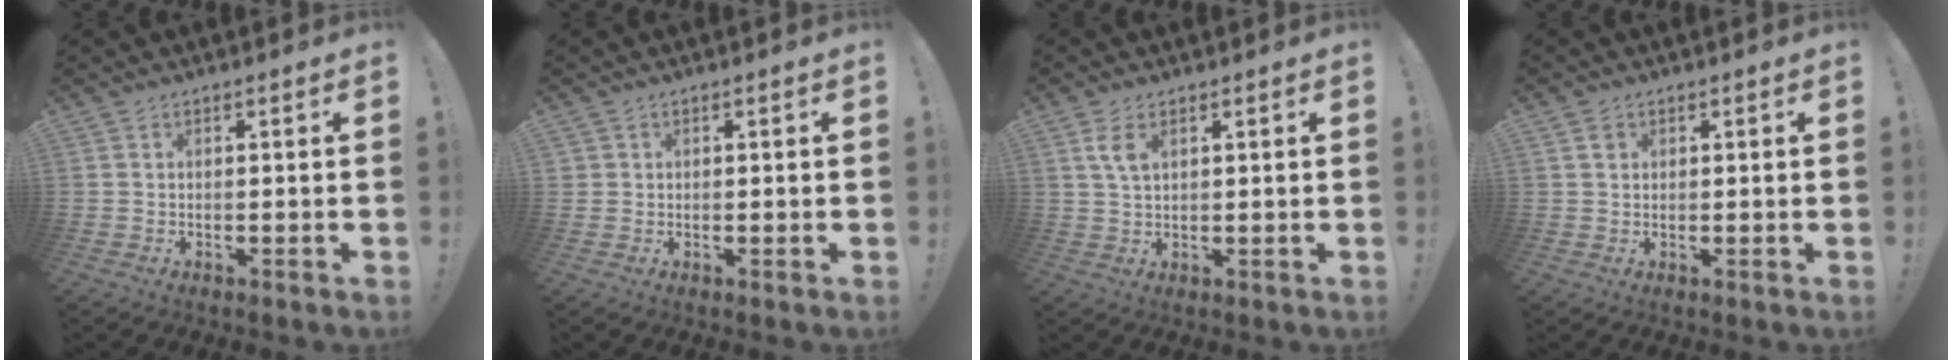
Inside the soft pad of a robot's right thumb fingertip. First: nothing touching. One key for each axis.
{"total": 1.1, "fx": 0.4, "fy": 1.1, "fz": 0.1, "tx": -0.006, "ty": 0.004, "tz": 0.010}
{"total": 4.8, "fx": 2.1, "fy": 2.2, "fz": 3.7, "tx": -0.061, "ty": -0.003, "tz": 0.037}
{"total": 1.6, "fx": 0.7, "fy": 1.4, "fz": 0.3, "tx": 0.004, "ty": -0.001, "tz": 0.012}